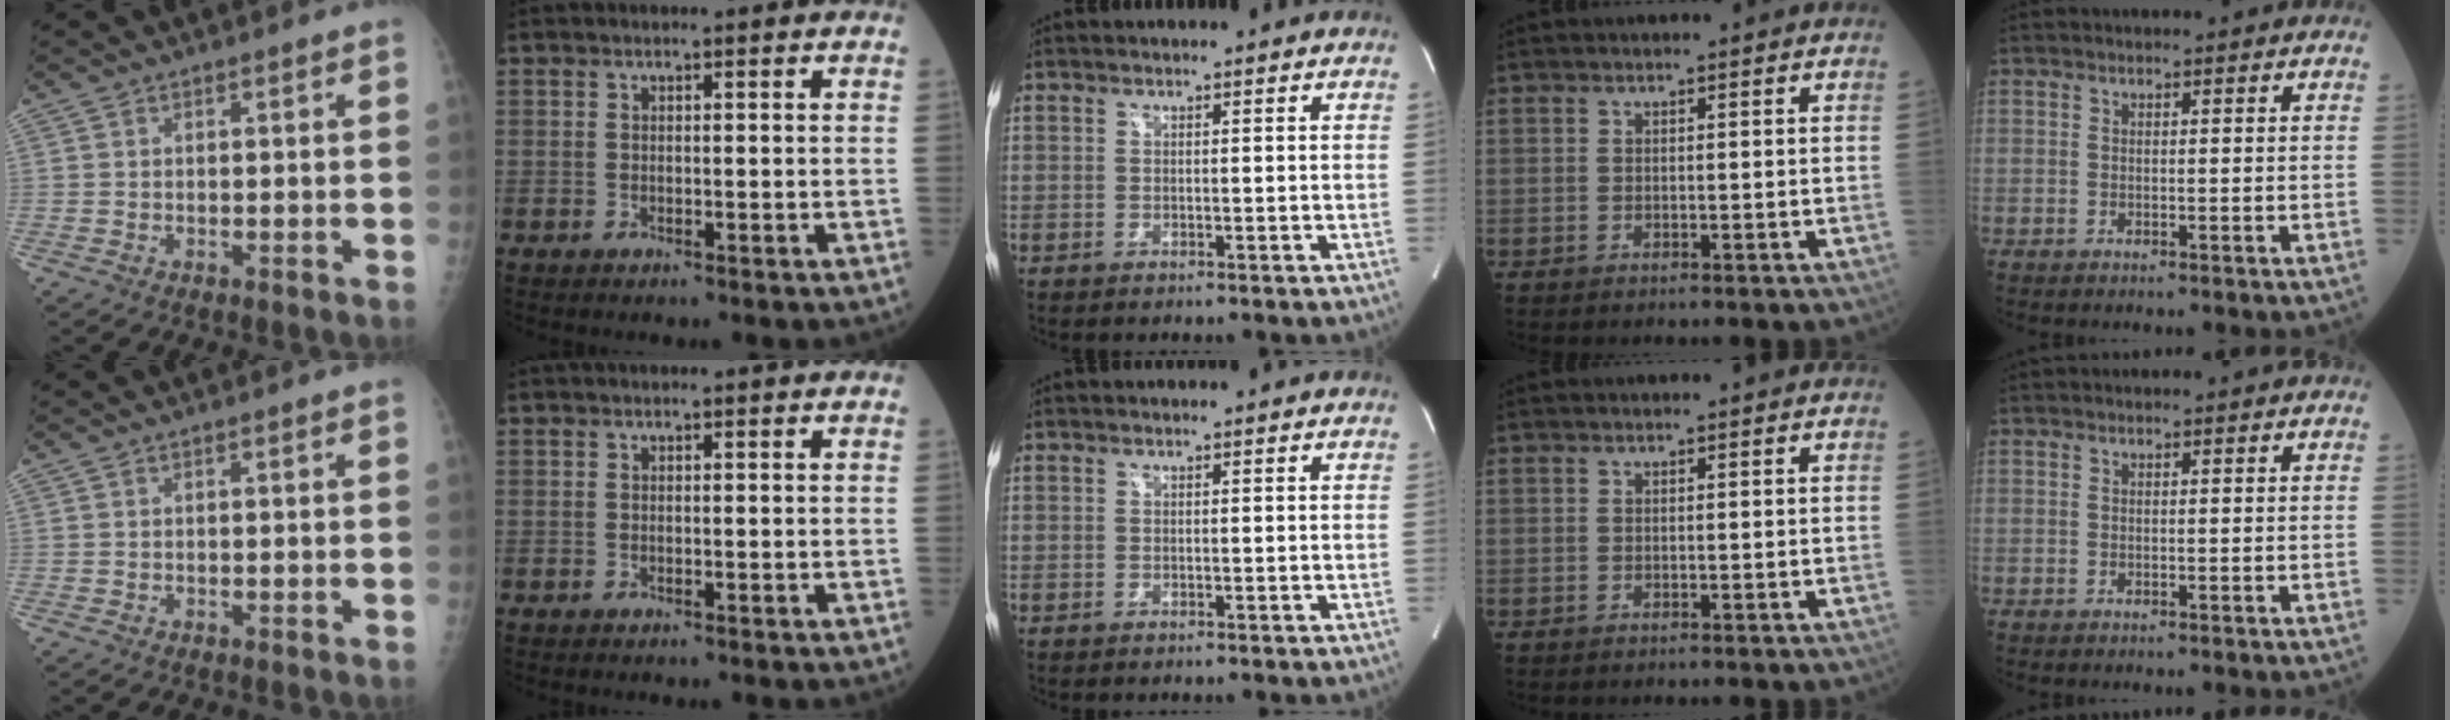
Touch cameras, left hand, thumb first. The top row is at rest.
{}